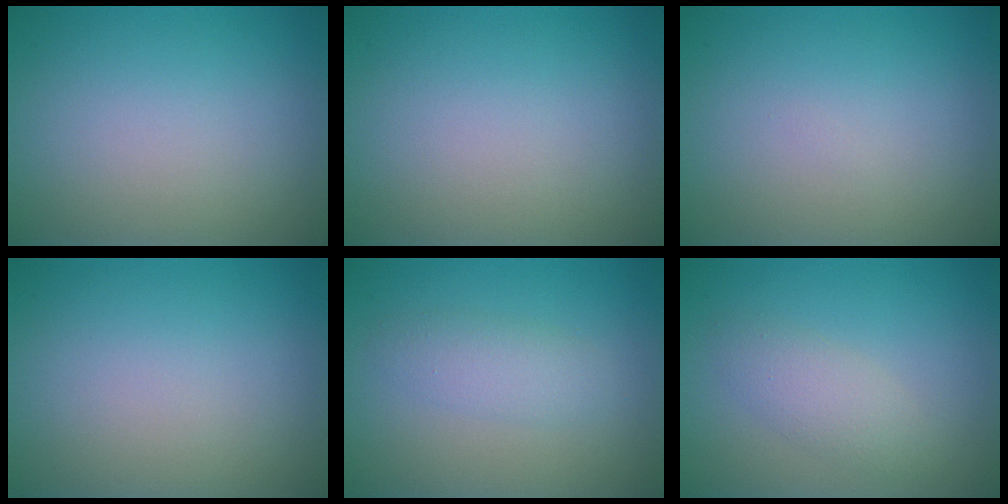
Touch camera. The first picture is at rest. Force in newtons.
{"total": 0.0}
{"total": 0.0}
{"total": 0.0}
{"total": 2.2, "press": 2.2, "slide": 0.2}
{"total": 2.4, "press": 2.4, "slide": 0.1}